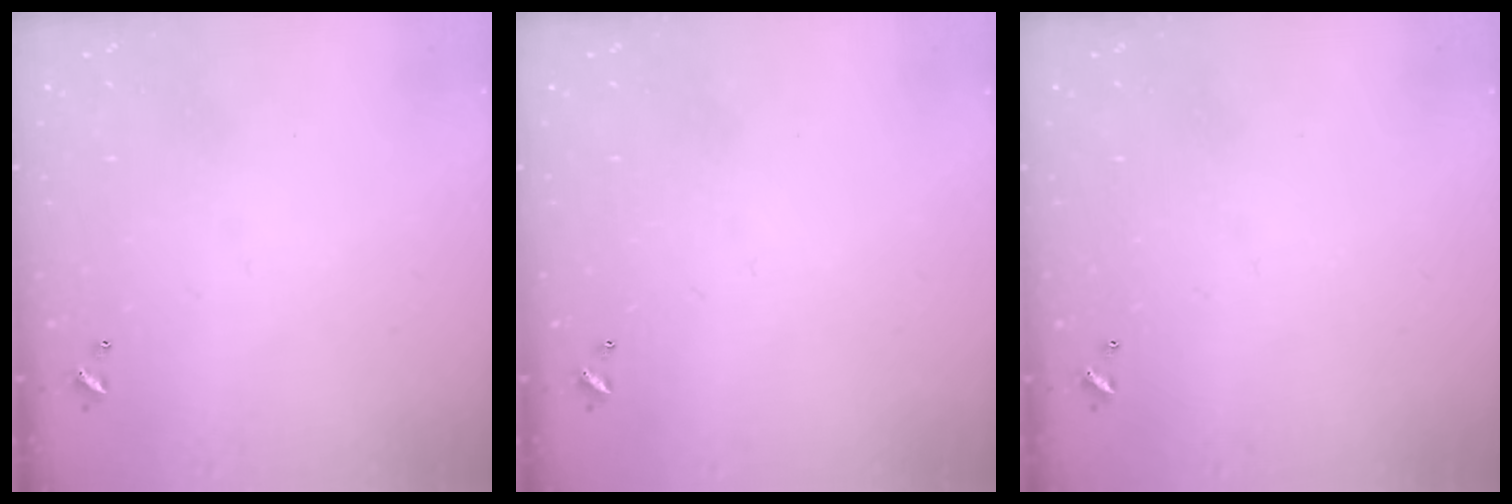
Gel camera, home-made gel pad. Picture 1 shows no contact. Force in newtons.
{"total": 0.0}
{"total": 0.0}